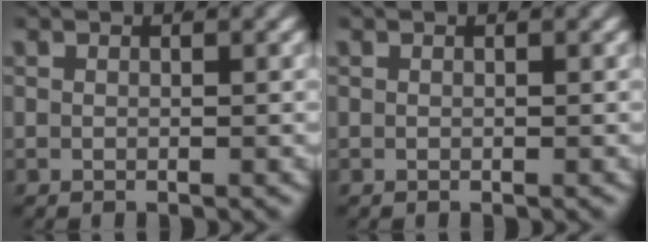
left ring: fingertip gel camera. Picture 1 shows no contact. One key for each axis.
{"total": 0.0}